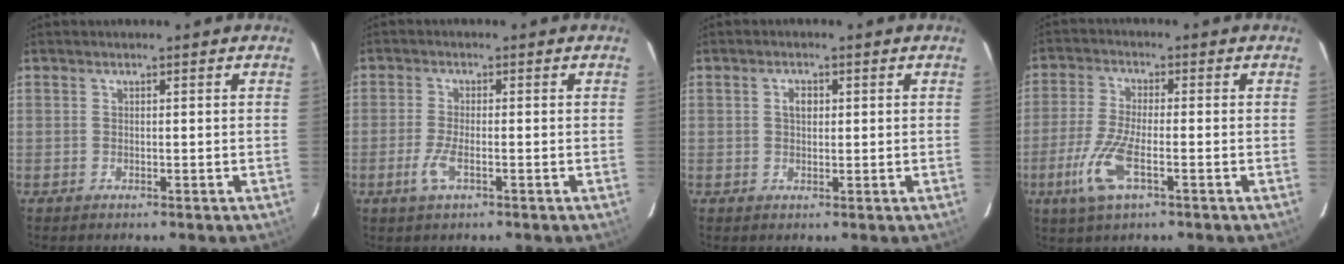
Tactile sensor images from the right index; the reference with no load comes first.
{"total": 4.0, "force": [-1.8, 1.1, 3.4], "torque": [-0.079, -0.003, -0.036]}
{"total": 2.1, "force": [0.5, 1.4, 1.4], "torque": [-0.024, 0.007, 0.007]}
{"total": 8.7, "force": [-3.6, 2.4, 7.6], "torque": [-0.174, -0.009, -0.071]}